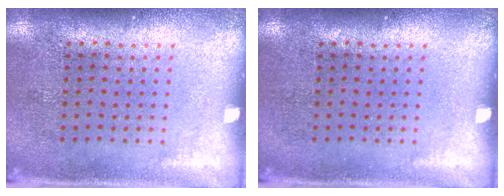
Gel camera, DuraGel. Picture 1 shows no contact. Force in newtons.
{"total": 0.0}